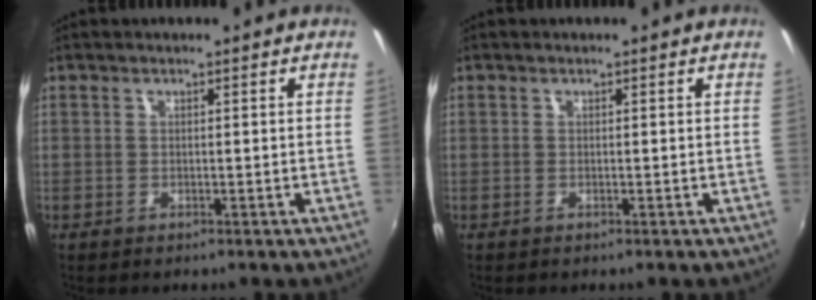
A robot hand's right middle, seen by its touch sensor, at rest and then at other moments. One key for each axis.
{"total": 0.0}